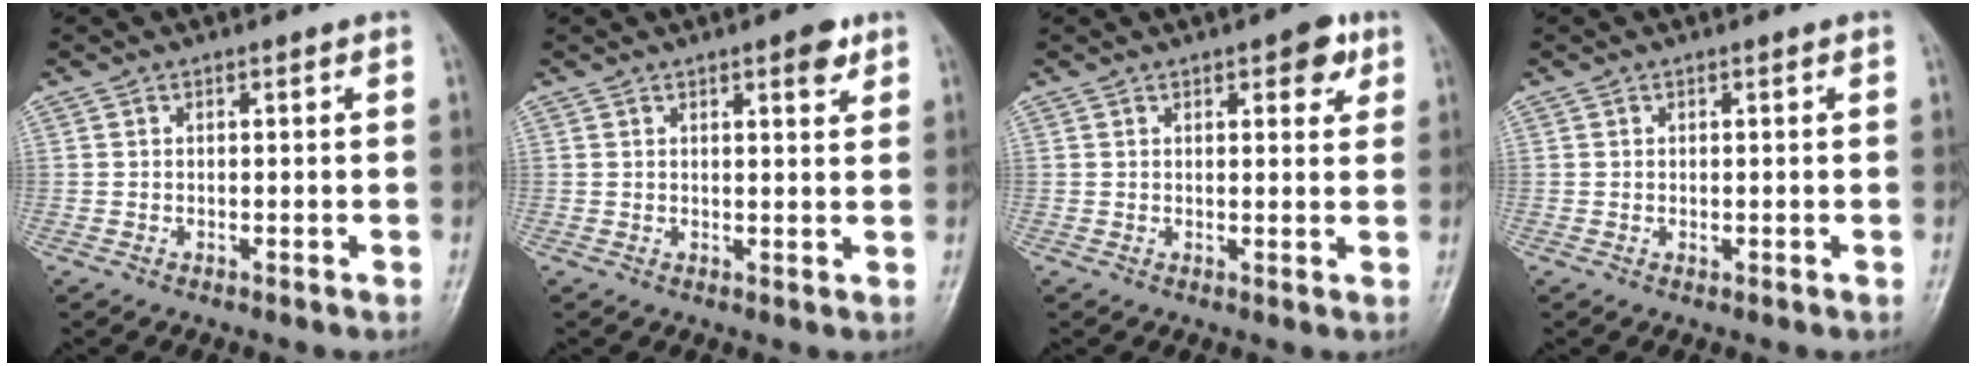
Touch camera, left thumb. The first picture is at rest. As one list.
[{"total": 3.6, "force": [2.2, 1.1, 2.7], "torque": [-0.028, -0.010, 0.027]}, {"total": 4.6, "force": [2.4, 2.0, 3.4], "torque": [-0.026, -0.006, 0.024]}, {"total": 0.6, "force": [0.1, 0.3, 0.6], "torque": [-0.008, 0.001, 0.005]}]